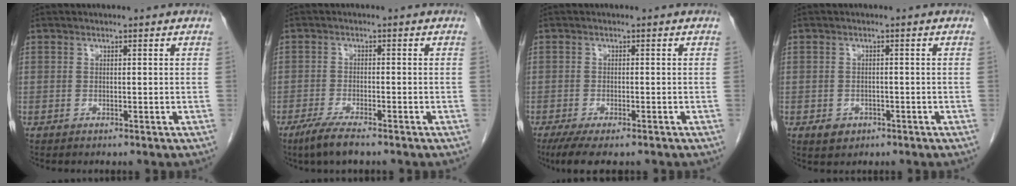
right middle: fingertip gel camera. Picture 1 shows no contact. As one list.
[{"total": 4.7, "force": [-3.4, 0.6, 3.2], "torque": [-0.066, -0.011, -0.060]}, {"total": 6.3, "force": [-4.7, 1.6, 3.9], "torque": [-0.061, -0.016, -0.074]}, {"total": 2.3, "force": [-1.1, 1.8, 0.8], "torque": [-0.011, 0.004, -0.008]}]